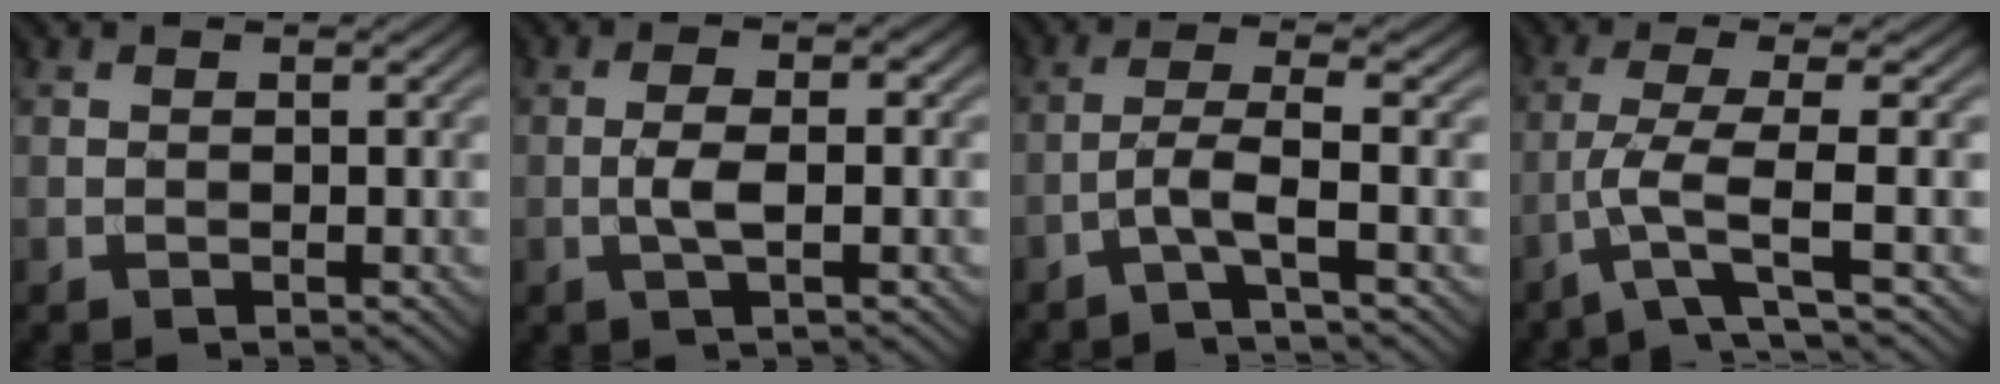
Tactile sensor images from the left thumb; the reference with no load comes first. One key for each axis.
{"total": 3.7, "fx": -0.6, "fy": 1.0, "fz": 3.5, "tx": -0.071, "ty": 0.003, "tz": -0.014}
{"total": 3.6, "fx": -1.6, "fy": 0.2, "fz": 3.2, "tx": -0.062, "ty": 0.011, "tz": -0.050}
{"total": 4.9, "fx": -1.5, "fy": 0.5, "fz": 4.6, "tx": -0.084, "ty": 0.008, "tz": -0.048}